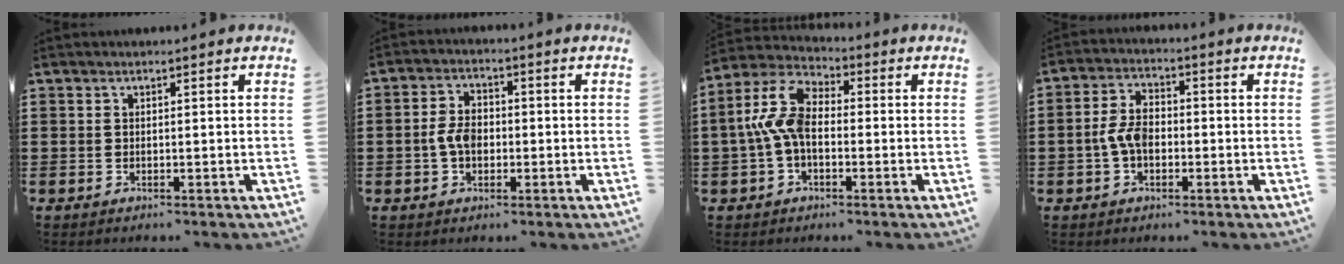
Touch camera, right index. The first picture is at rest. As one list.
[{"total": 4.1, "force": [-0.6, 2.8, 3.0], "torque": [-0.072, 0.004, -0.016]}, {"total": 7.9, "force": [-0.3, 4.8, 6.2], "torque": [-0.166, 0.000, -0.016]}, {"total": 5.0, "force": [-1.1, 3.0, 3.9], "torque": [-0.097, -0.001, -0.027]}]